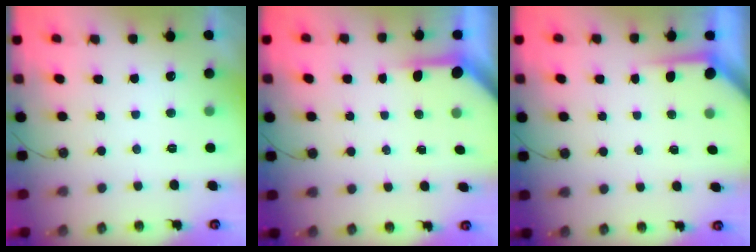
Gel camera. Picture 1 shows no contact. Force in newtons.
{"total": 3.8, "press": 3.8, "slide": 0.4}
{"total": 3.3, "press": 3.3, "slide": 0.4}